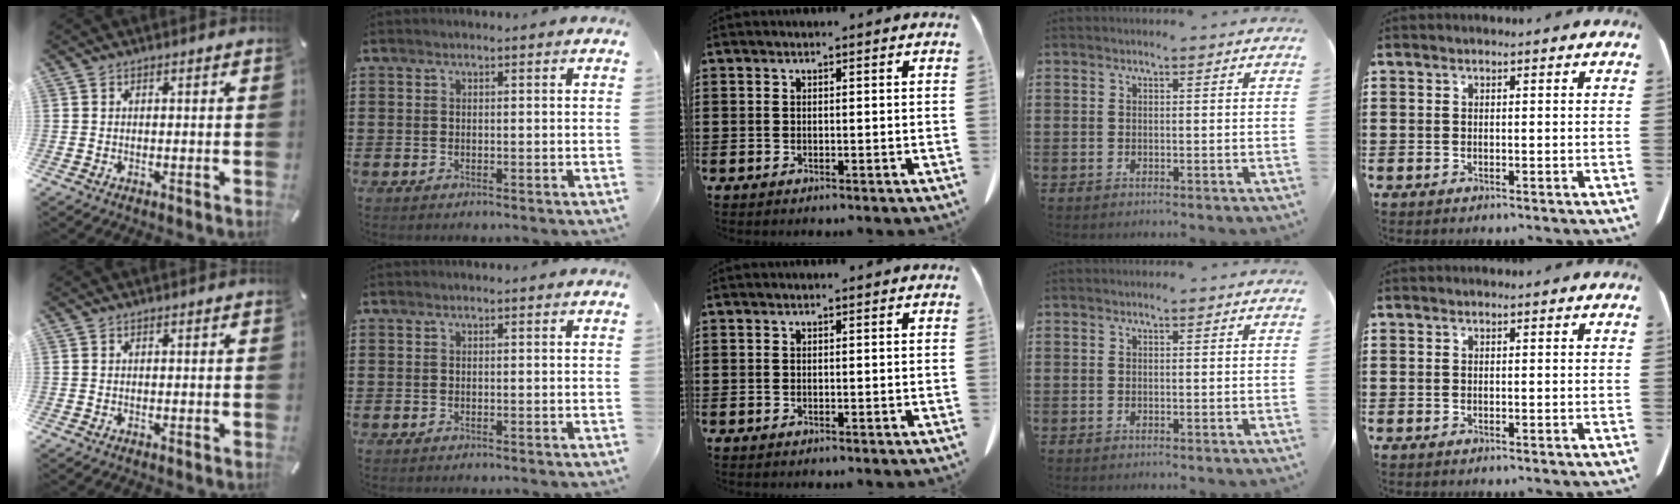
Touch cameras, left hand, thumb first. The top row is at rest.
{}